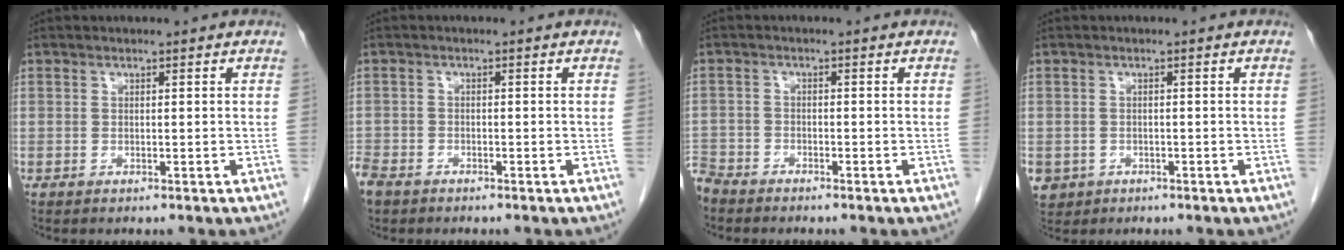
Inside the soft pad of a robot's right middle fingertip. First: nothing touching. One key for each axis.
{"total": 4.0, "fx": -3.2, "fy": 2.1, "fz": 1.5, "tx": -0.038, "ty": -0.004, "tz": -0.062}
{"total": 3.8, "fx": -3.6, "fy": 1.0, "fz": 0.4, "tx": -0.005, "ty": -0.009, "tz": -0.075}
{"total": 4.2, "fx": -1.8, "fy": 3.6, "fz": 1.0, "tx": -0.022, "ty": 0.002, "tz": -0.025}